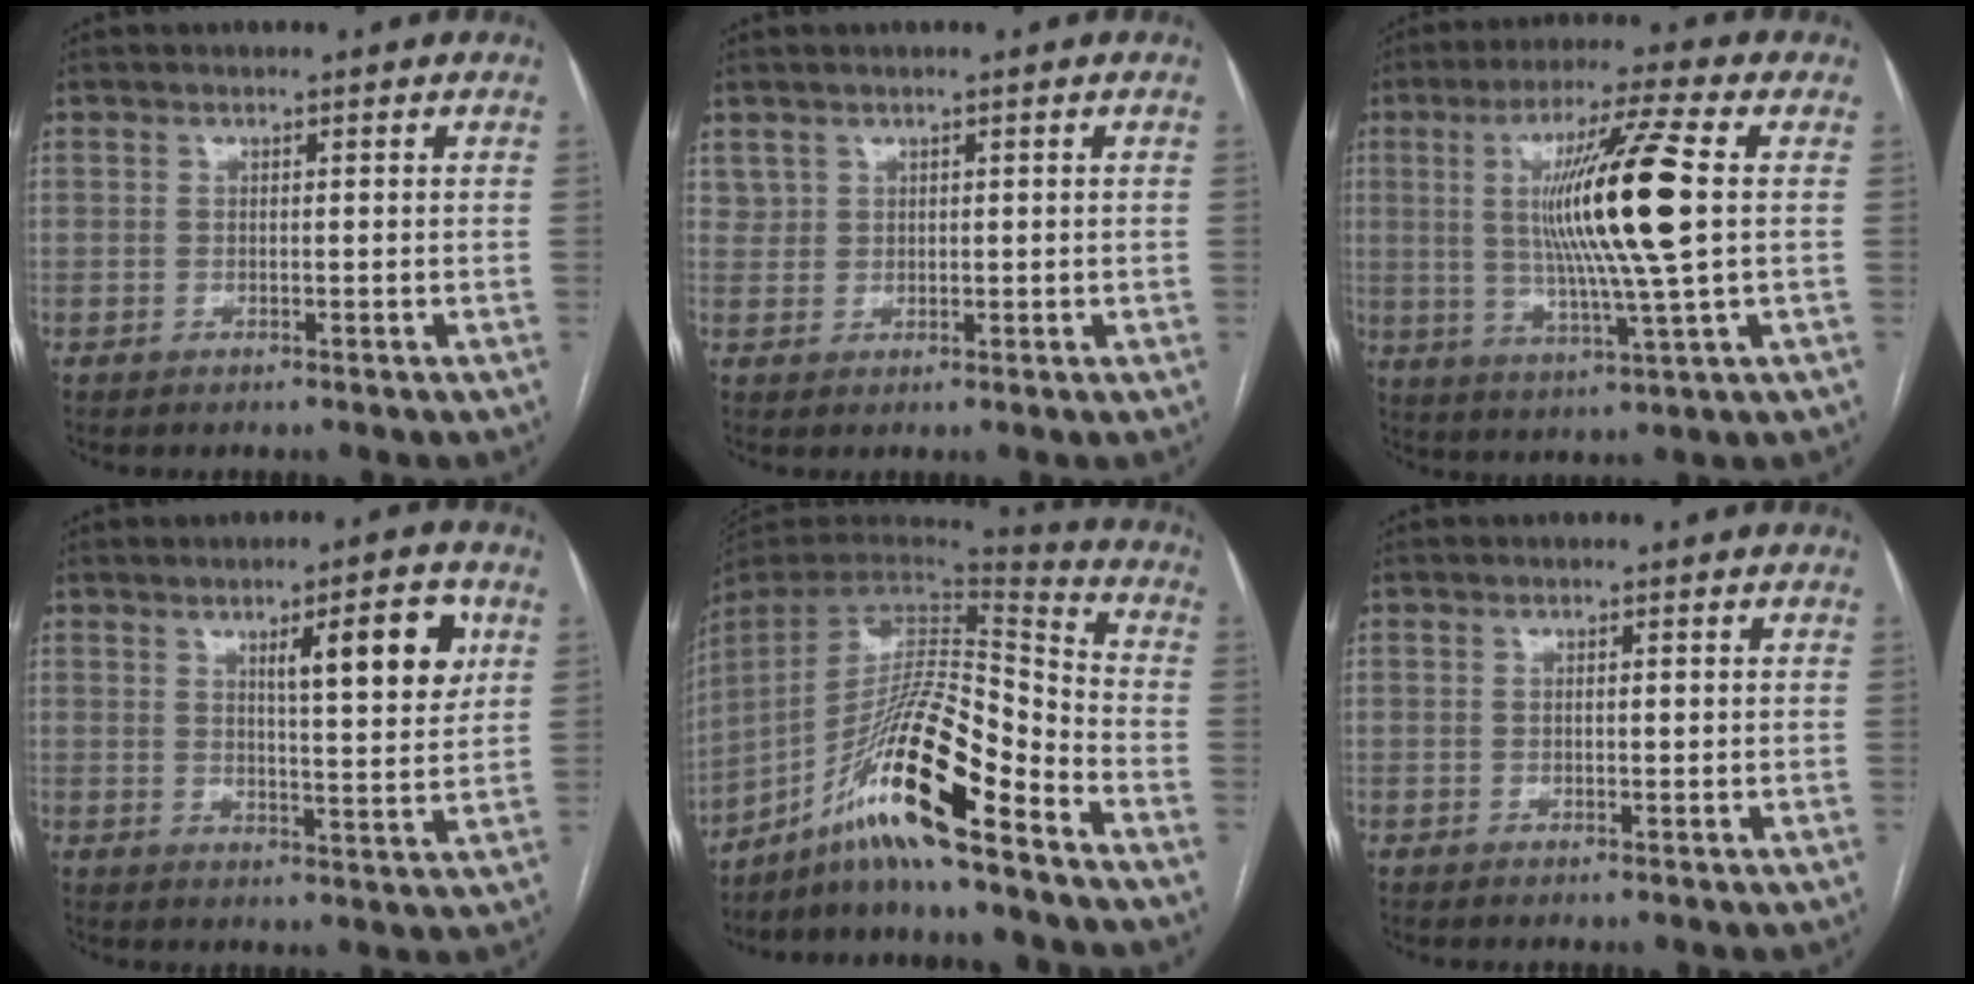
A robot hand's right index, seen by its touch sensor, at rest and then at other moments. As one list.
[{"total": 2.0, "force": [1.3, 1.5, 0.3], "torque": [0.000, 0.005, 0.026]}, {"total": 15.2, "force": [1.9, -0.9, 15.1], "torque": [-0.281, -0.004, 0.029]}, {"total": 9.7, "force": [4.0, 1.3, 8.7], "torque": [-0.123, 0.002, 0.057]}, {"total": 17.3, "force": [-11.1, 0.8, 13.3], "torque": [-0.256, 0.003, -0.201]}, {"total": 0.9, "force": [0.1, 0.3, 0.8], "torque": [-0.014, 0.000, 0.002]}]